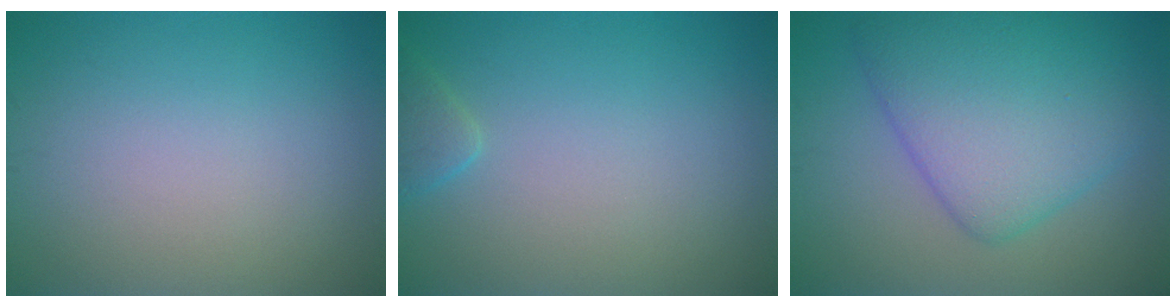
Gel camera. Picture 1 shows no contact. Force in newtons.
{"total": 1.5, "press": 1.5, "slide": 0.2}
{"total": 8.0, "press": 8.0, "slide": 0.1}